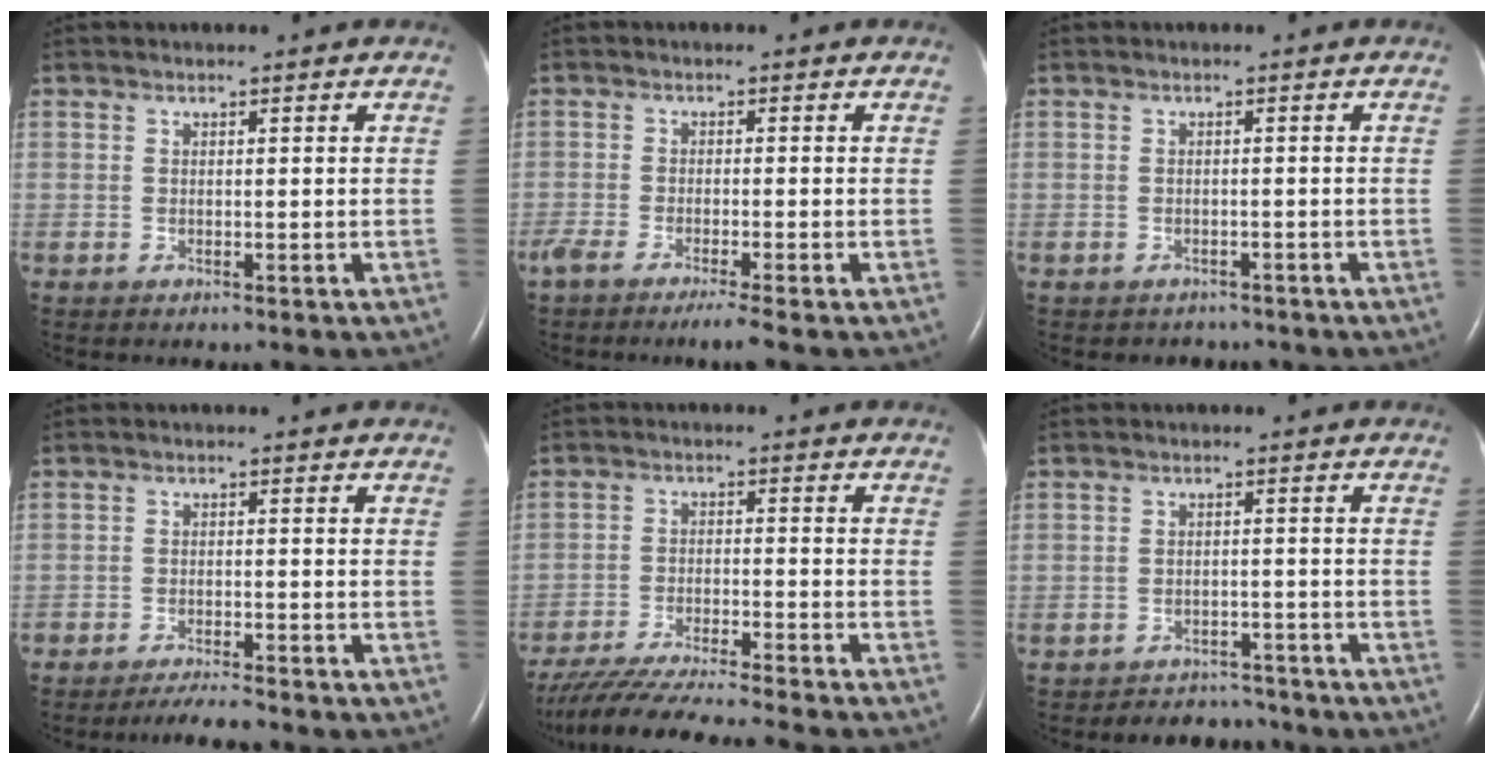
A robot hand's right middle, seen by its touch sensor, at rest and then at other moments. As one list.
[{"total": 5.0, "force": [-3.8, -0.2, 3.3], "torque": [-0.057, -0.013, -0.067]}, {"total": 2.5, "force": [-2.2, 1.3, 0.0], "torque": [-0.010, 0.003, -0.028]}, {"total": 3.8, "force": [-3.5, 0.0, 1.5], "torque": [-0.029, -0.013, -0.059]}, {"total": 16.9, "force": [-15.1, -0.8, 7.5], "torque": [-0.135, -0.037, -0.243]}, {"total": 5.1, "force": [-4.8, 1.8, -0.7], "torque": [0.010, 0.010, -0.066]}]